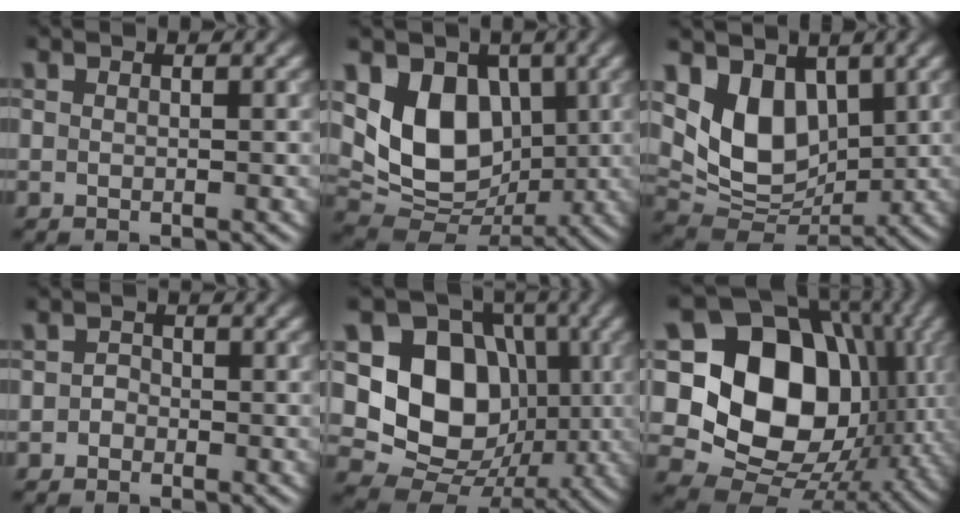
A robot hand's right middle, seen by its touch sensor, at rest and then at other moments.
{"total": 8.3, "force": [1.6, 6.1, 5.3], "torque": [-0.092, -0.018, 0.027]}
{"total": 7.0, "force": [2.4, 4.8, 4.5], "torque": [-0.085, -0.021, 0.044]}
{"total": 0.9, "force": [-0.5, 0.8, 0.2], "torque": [-0.002, 0.001, -0.010]}
{"total": 10.4, "force": [0.5, 8.4, 6.1], "torque": [-0.103, -0.009, -0.001]}
{"total": 16.8, "force": [1.4, 12.9, 10.8], "torque": [-0.178, 0.001, 0.018]}